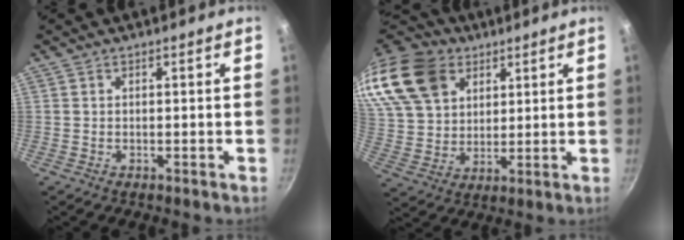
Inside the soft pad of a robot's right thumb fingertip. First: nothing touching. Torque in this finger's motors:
{"motor_torque": [0.04, 2.29, 0.56, -0.31, 0.17]}